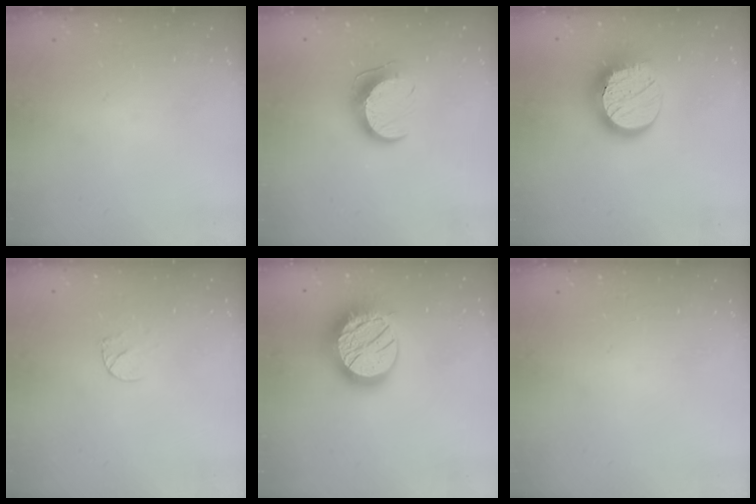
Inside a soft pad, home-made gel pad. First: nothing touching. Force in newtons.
{"total": 10.3, "press": 10.3, "slide": 0.1}
{"total": 15.2, "press": 15.1, "slide": 0.8}
{"total": 4.7, "press": 4.7, "slide": 0.4}
{"total": 19.0, "press": 18.9, "slide": 0.9}
{"total": 0.0}